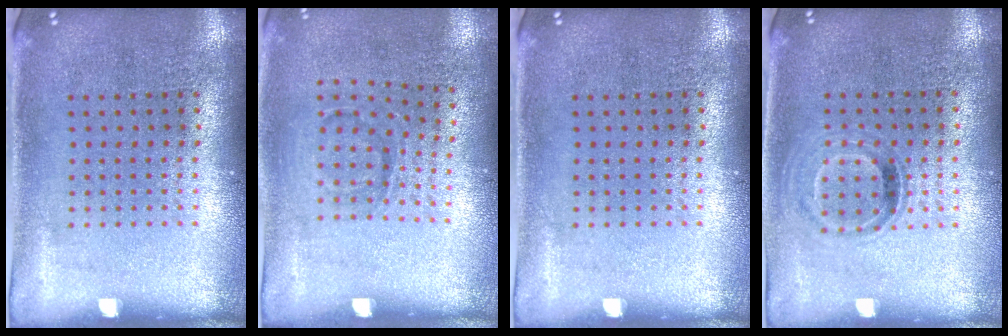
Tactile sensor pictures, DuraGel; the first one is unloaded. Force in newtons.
{"total": 1.0, "press": 0.7, "slide": 0.7}
{"total": 0.0}
{"total": 1.0, "press": 0.8, "slide": 0.6}